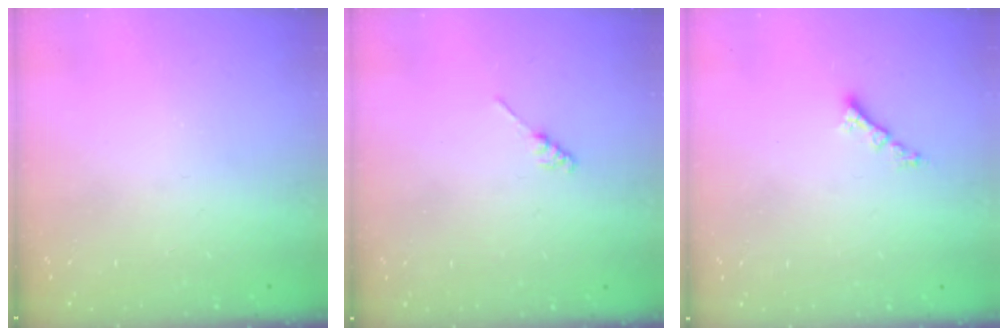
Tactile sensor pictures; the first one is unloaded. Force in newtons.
{"total": 1.2, "press": 1.1, "slide": 0.3}
{"total": 1.8, "press": 1.8, "slide": 0.2}